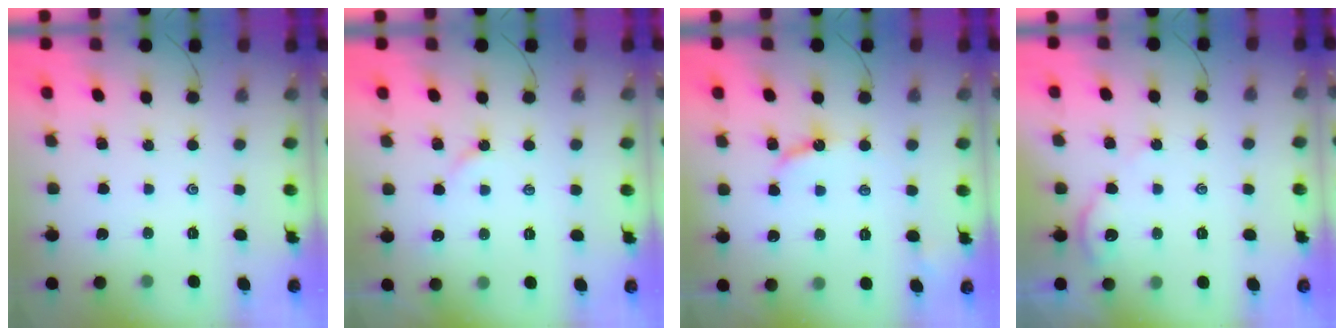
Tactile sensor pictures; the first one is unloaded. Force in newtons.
{"total": 3.2, "press": 3.1, "slide": 0.5}
{"total": 5.6, "press": 5.6, "slide": 0.6}
{"total": 2.7, "press": 2.7, "slide": 0.4}